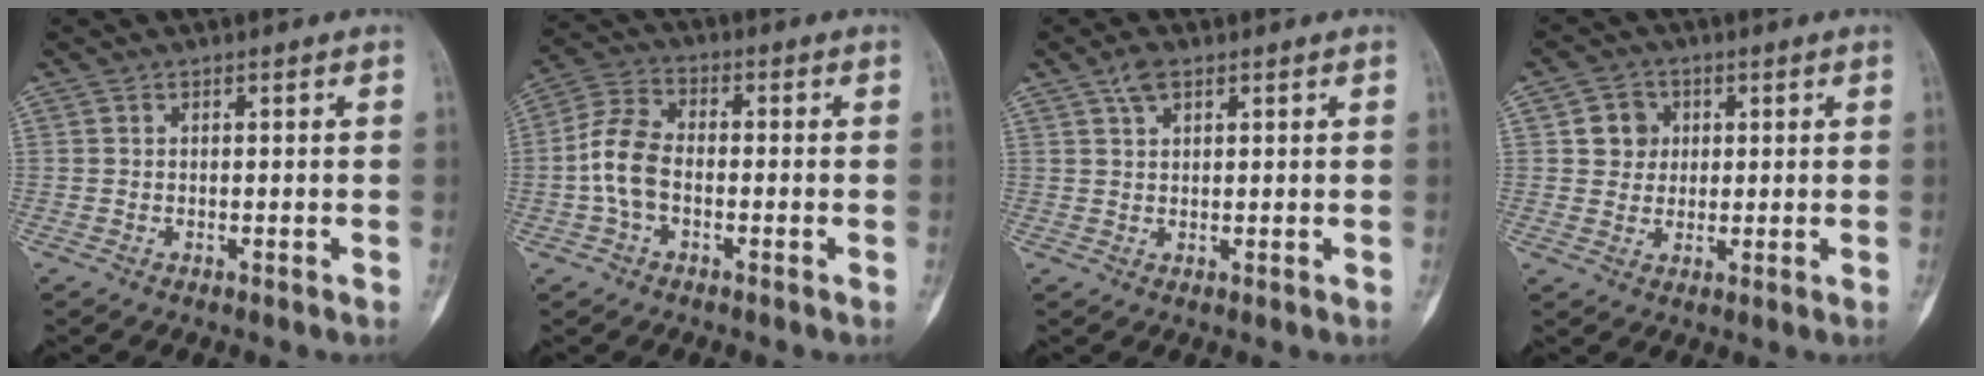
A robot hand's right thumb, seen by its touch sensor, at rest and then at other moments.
{"total": 8.2, "force": [-1.6, 5.2, 6.2], "torque": [-0.129, 0.027, -0.040]}
{"total": 3.2, "force": [1.9, 1.6, 2.1], "torque": [-0.037, 0.001, 0.037]}
{"total": 5.1, "force": [1.3, 4.7, 1.6], "torque": [0.002, 0.002, 0.018]}